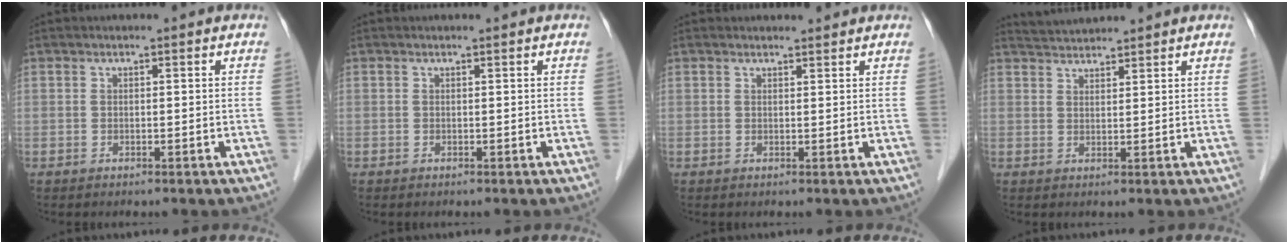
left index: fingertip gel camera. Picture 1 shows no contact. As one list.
[{"total": 0.0}, {"total": 1.8, "force": [1.7, 0.4, 0.1], "torque": [-0.009, 0.004, 0.024]}, {"total": 3.6, "force": [3.6, 0.1, 0.2], "torque": [-0.012, 0.026, 0.069]}]